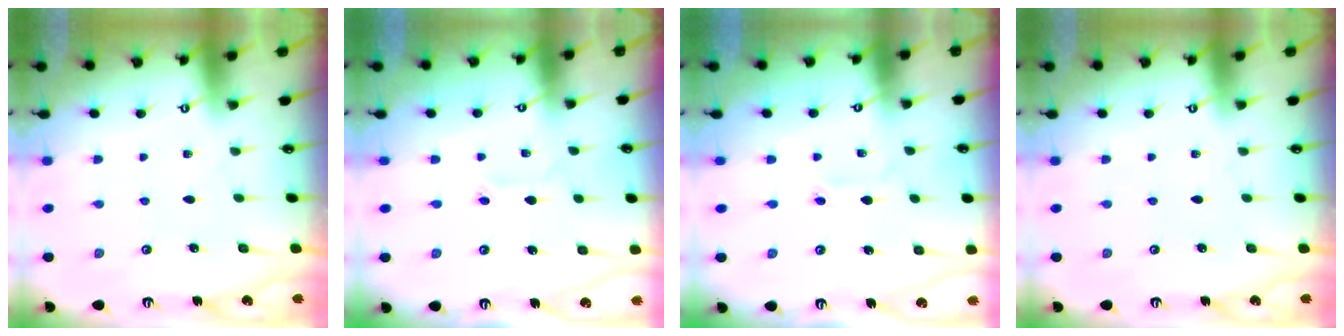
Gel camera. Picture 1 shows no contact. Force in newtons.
{"total": 2.6, "press": 2.5, "slide": 0.9}
{"total": 2.5, "press": 2.3, "slide": 0.9}
{"total": 0.0}